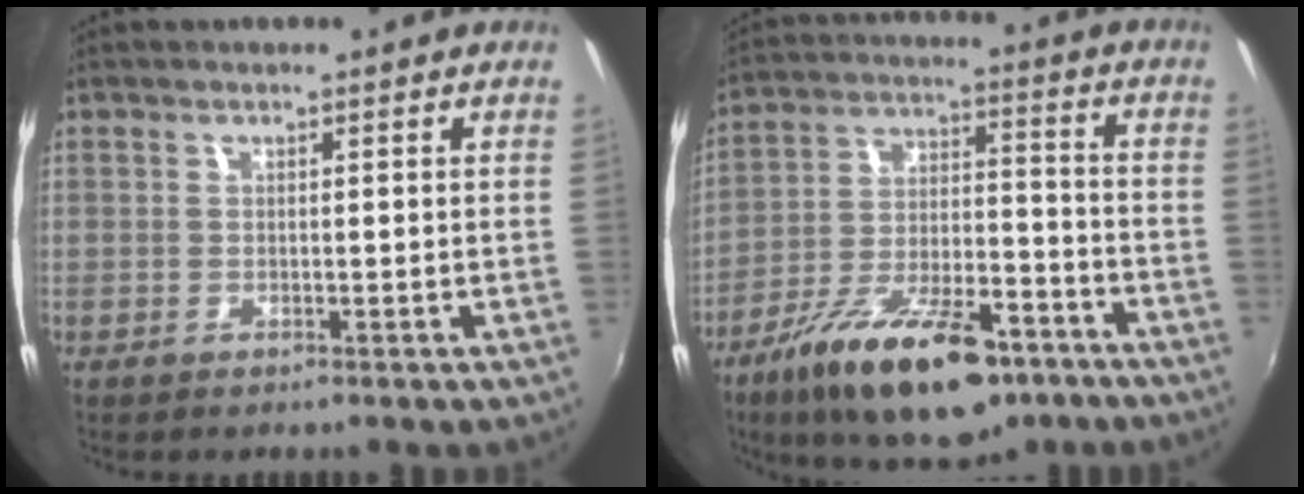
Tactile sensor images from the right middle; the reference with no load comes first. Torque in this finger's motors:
{"motor_torque": [1.09, -1.05, 0.63, 0.21]}